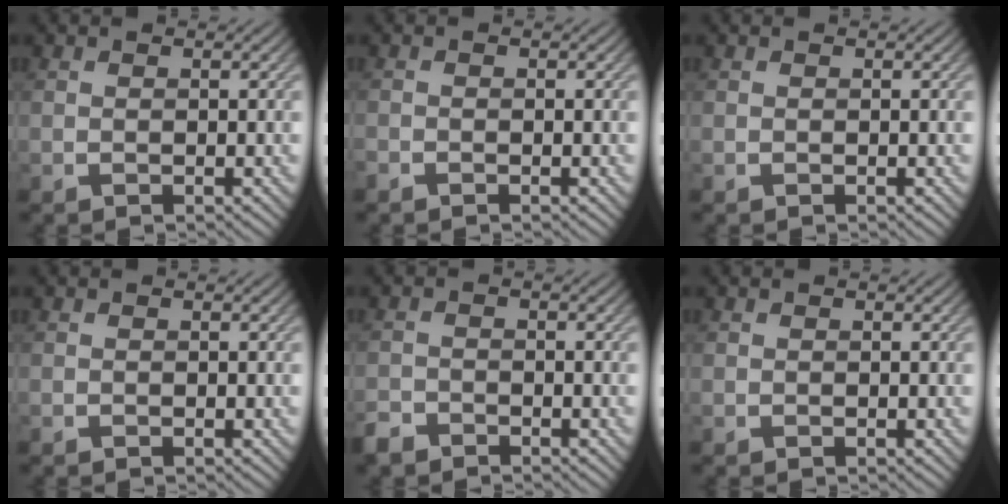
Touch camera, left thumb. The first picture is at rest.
{"total": 0.9, "force": [-0.8, 0.3, 0.2], "torque": [-0.005, -0.005, -0.019]}
{"total": 0.0}
{"total": 0.0}
{"total": 2.3, "force": [-2.0, 0.9, 0.5], "torque": [-0.010, -0.005, -0.047]}
{"total": 0.0}